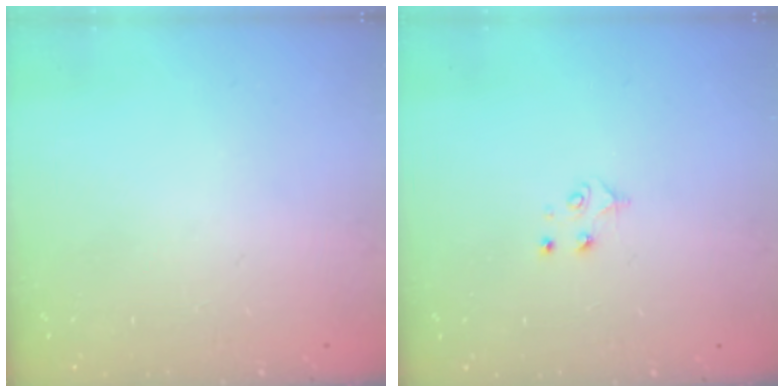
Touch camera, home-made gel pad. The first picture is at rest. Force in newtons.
{"total": 4.0, "press": 3.9, "slide": 0.4}